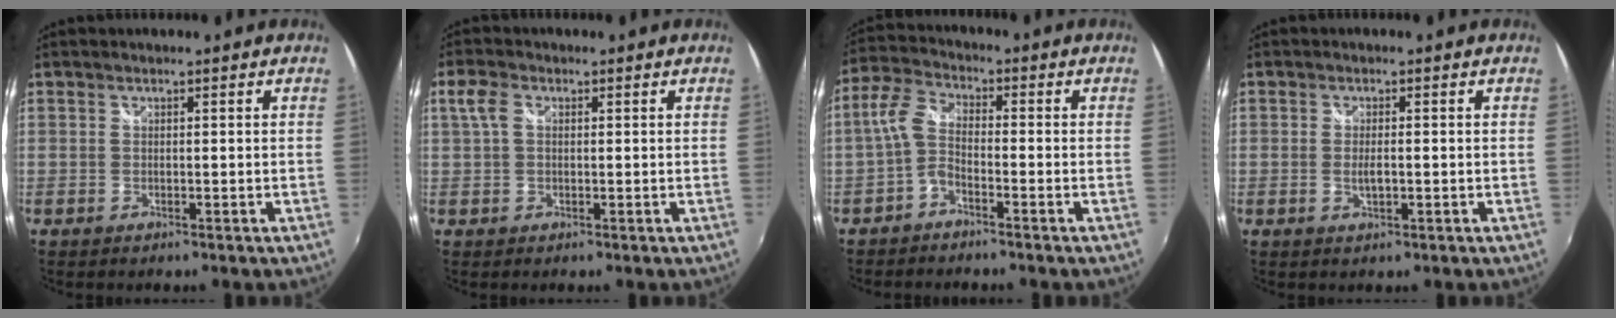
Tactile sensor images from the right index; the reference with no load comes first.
{"total": 3.2, "force": [0.6, 2.1, 2.3], "torque": [-0.051, 0.010, 0.011]}
{"total": 4.8, "force": [-2.1, 2.2, 3.7], "torque": [-0.094, 0.017, -0.047]}
{"total": 2.0, "force": [-0.3, 0.7, 1.8], "torque": [-0.035, -0.002, -0.004]}